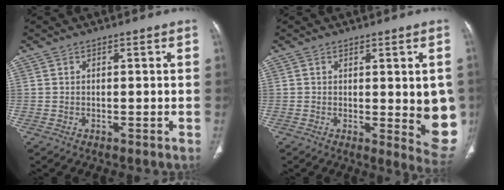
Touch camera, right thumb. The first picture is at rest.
{"total": 11.0, "force": [-0.4, 3.7, 10.3], "torque": [-0.093, -0.020, 0.001]}